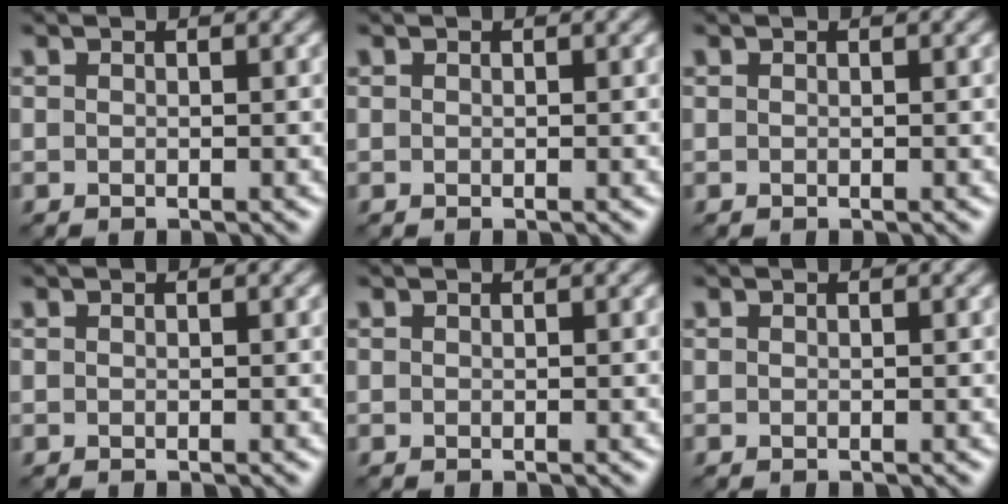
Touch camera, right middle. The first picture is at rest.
{"total": 0.0}
{"total": 0.0}
{"total": 0.0}
{"total": 0.0}
{"total": 0.0}